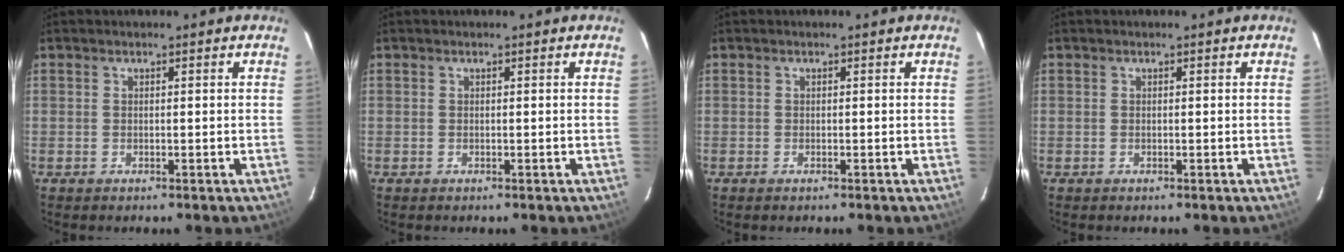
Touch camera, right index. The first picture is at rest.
{"total": 0.0}
{"total": 0.0}
{"total": 0.0}